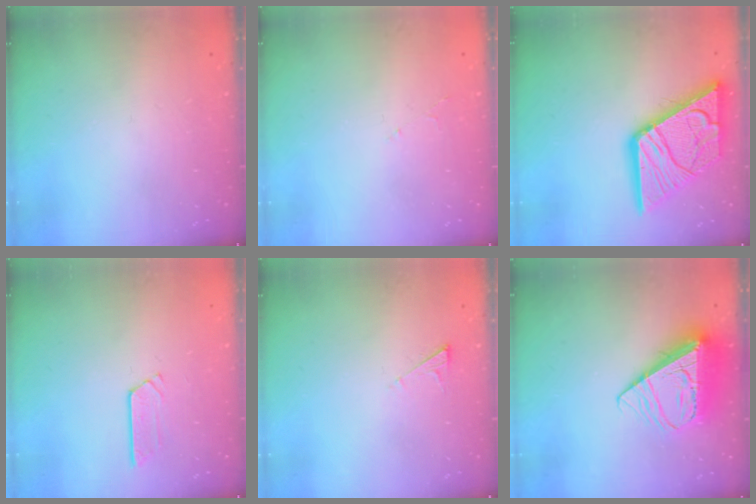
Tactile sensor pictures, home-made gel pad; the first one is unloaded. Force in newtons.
{"total": 2.8, "press": 2.8, "slide": 0.5}
{"total": 22.7, "press": 22.6, "slide": 2.7}
{"total": 3.8, "press": 3.7, "slide": 0.3}
{"total": 2.5, "press": 2.4, "slide": 0.3}
{"total": 13.7, "press": 13.6, "slide": 1.6}